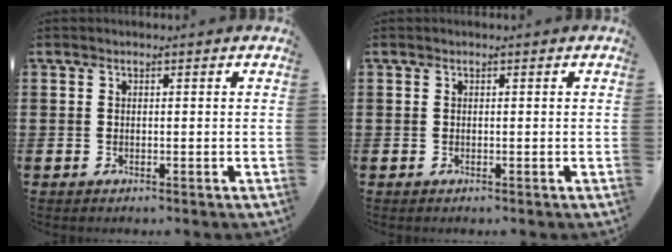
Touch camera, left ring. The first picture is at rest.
{"total": 0.0}